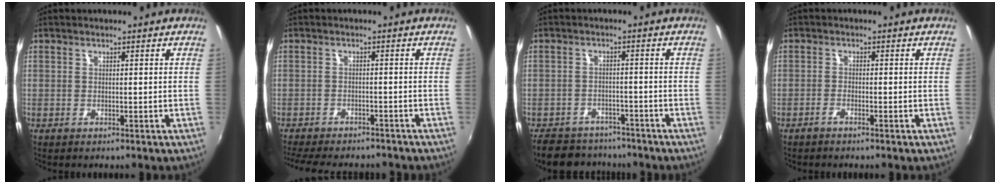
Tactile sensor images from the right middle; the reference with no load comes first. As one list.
[{"total": 12.3, "force": [-10.7, 3.7, 5.0], "torque": [-0.115, -0.023, -0.155]}, {"total": 11.6, "force": [-9.6, 5.5, 3.3], "torque": [-0.088, 0.009, -0.138]}, {"total": 1.3, "force": [-1.1, 0.0, 0.7], "torque": [-0.023, 0.001, -0.027]}]